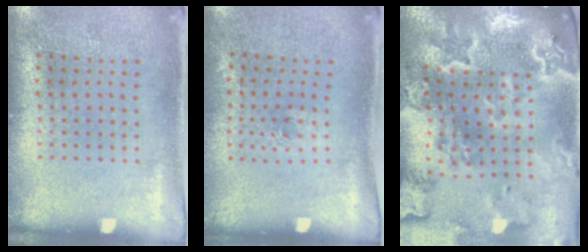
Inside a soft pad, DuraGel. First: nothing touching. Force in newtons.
{"total": 0.5, "press": 0.3, "slide": 0.4}
{"total": 4.7, "press": 3.7, "slide": 2.8}